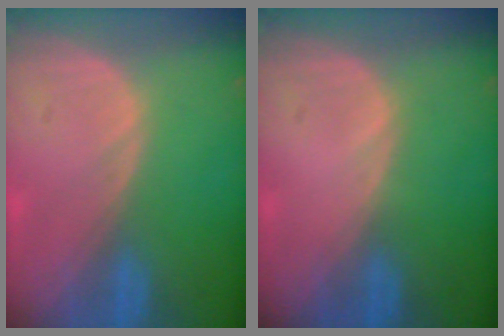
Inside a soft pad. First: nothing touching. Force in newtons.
{"total": 0.0}